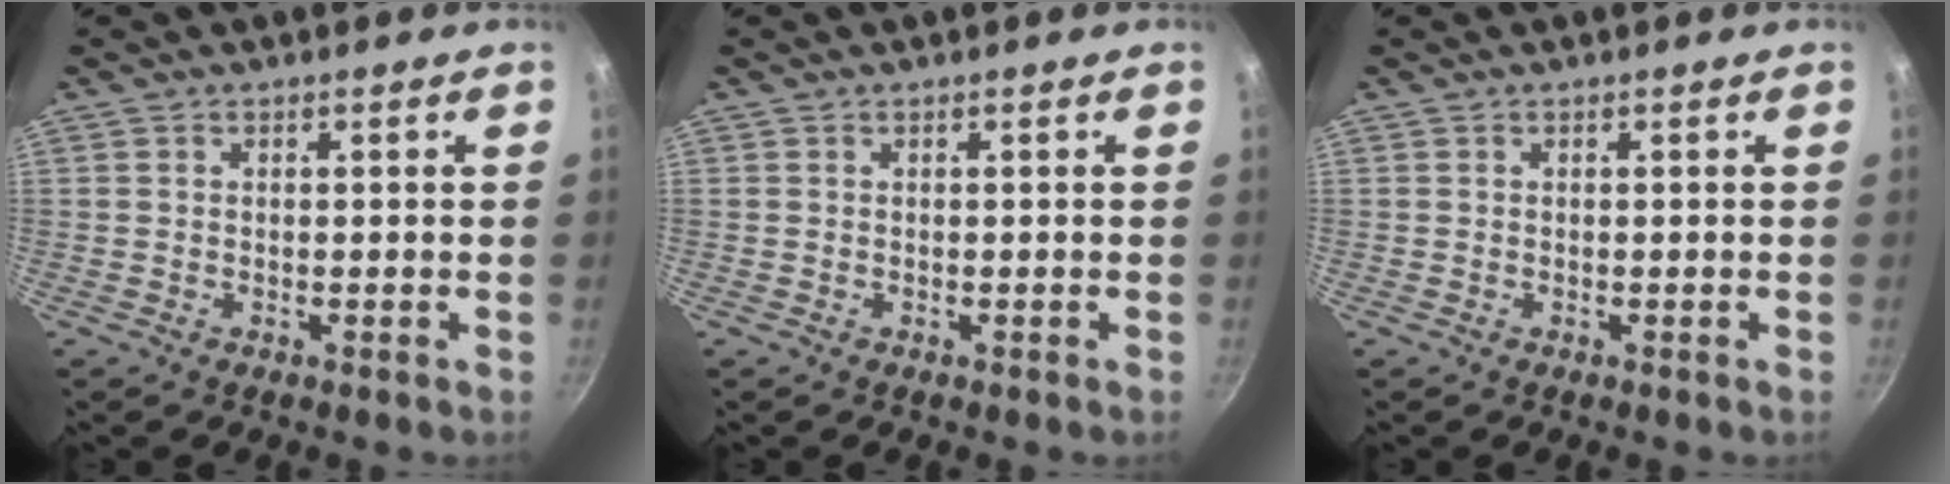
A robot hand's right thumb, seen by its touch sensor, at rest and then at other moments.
{"total": 0.0}
{"total": 0.0}